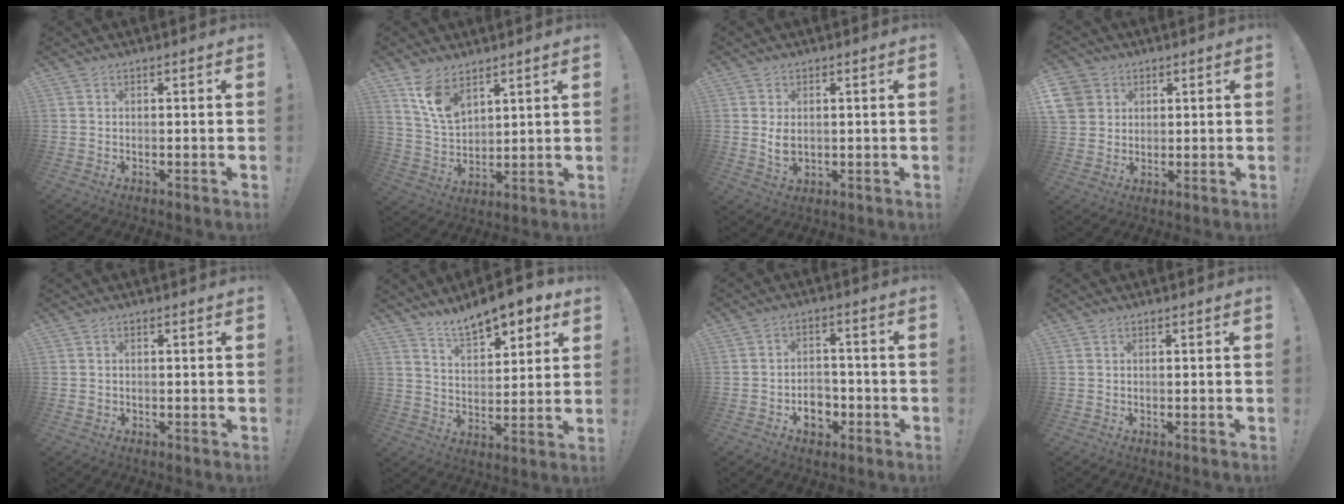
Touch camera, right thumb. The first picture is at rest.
{"total": 10.5, "force": [7.1, 5.5, 5.3], "torque": [-0.091, -0.039, 0.140]}
{"total": 5.1, "force": [1.1, 4.0, 3.0], "torque": [-0.034, -0.008, 0.019]}
{"total": 7.2, "force": [3.0, 6.3, 1.7], "torque": [-0.029, -0.019, 0.061]}
{"total": 0.7, "force": [-0.1, 0.6, 0.2], "torque": [-0.002, 0.002, -0.002]}
{"total": 11.4, "force": [9.2, 3.9, 5.4], "torque": [-0.077, -0.067, 0.164]}
{"total": 7.8, "force": [-3.0, 5.9, 4.1], "torque": [-0.049, 0.015, -0.049]}
{"total": 0.0}